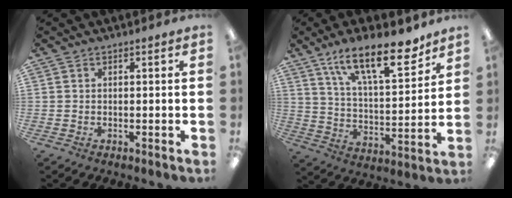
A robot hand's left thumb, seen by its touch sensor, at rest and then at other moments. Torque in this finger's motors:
{"motor_torque": [0.61, 0.29, 1.44, -1.32, 0.40]}